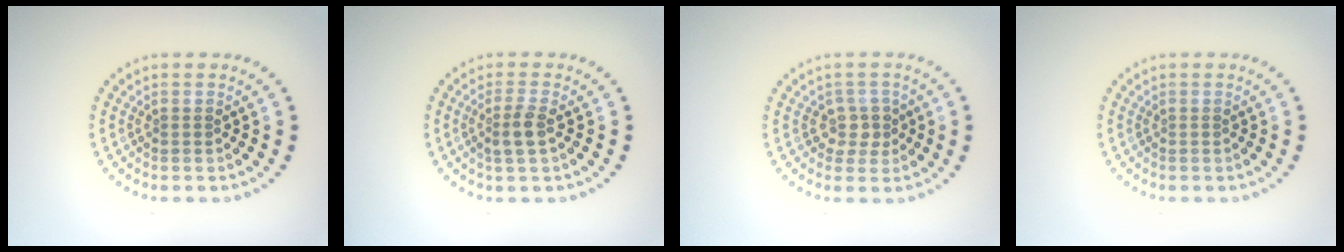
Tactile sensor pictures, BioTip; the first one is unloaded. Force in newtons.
{"total": 2.2, "press": 2.0, "slide": 0.8}
{"total": 2.0, "press": 1.8, "slide": 1.0}
{"total": 0.0}